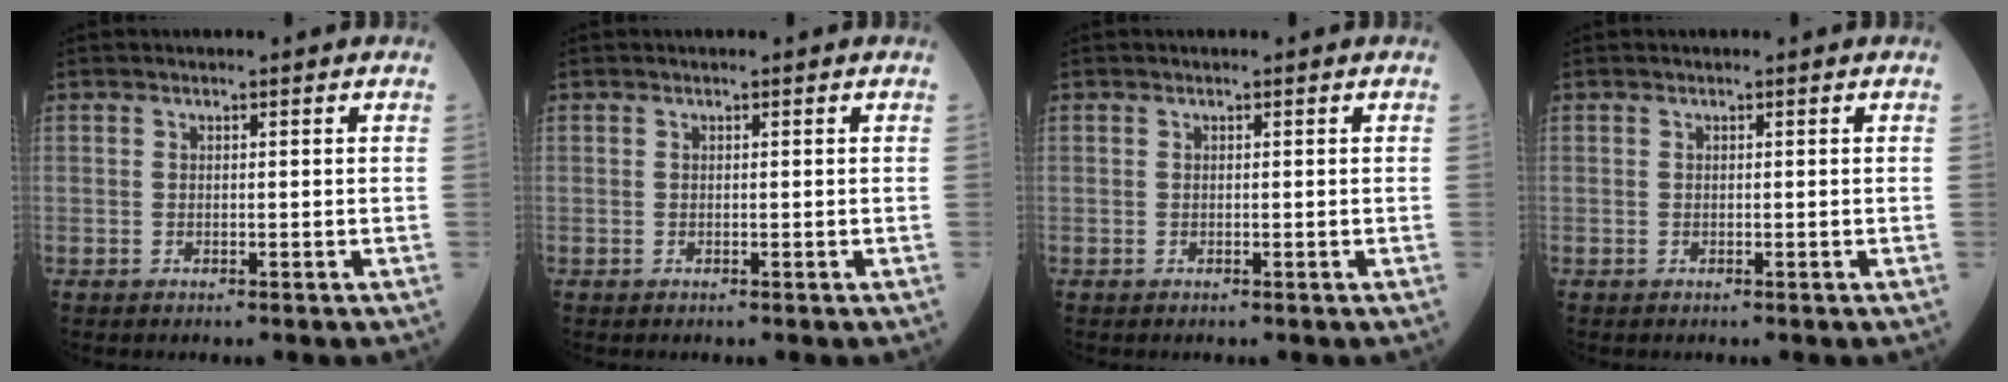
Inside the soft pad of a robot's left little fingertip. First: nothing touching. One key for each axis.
{"total": 0.0}
{"total": 0.0}
{"total": 0.0}